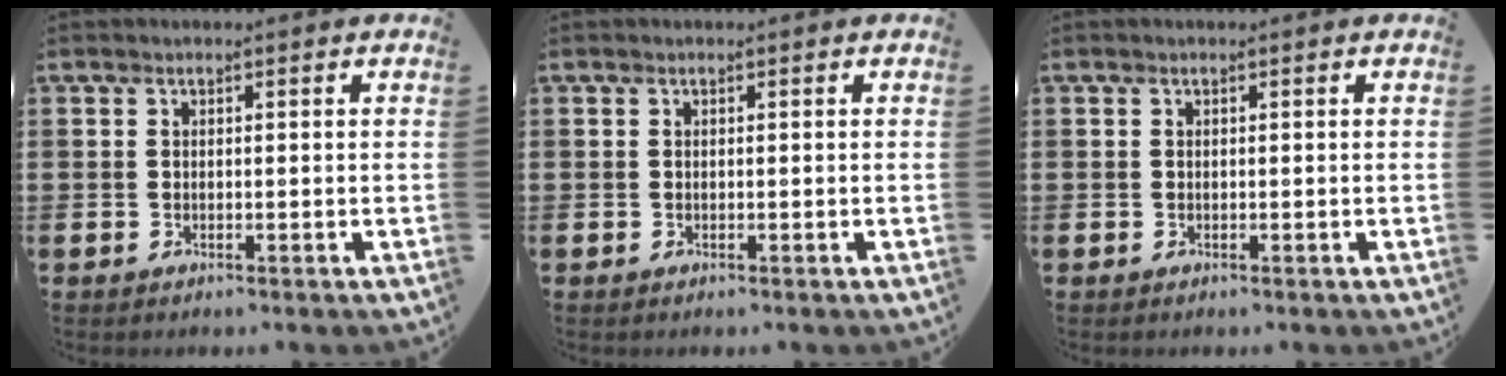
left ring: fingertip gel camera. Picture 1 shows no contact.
{"total": 0.0}
{"total": 0.0}